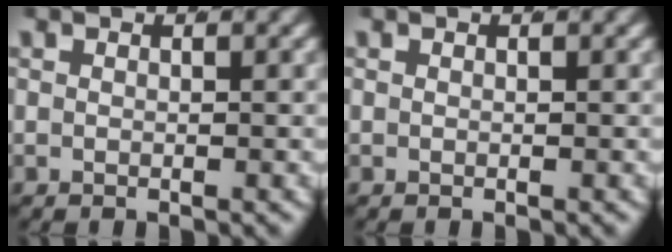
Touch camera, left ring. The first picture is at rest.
{"total": 0.0}